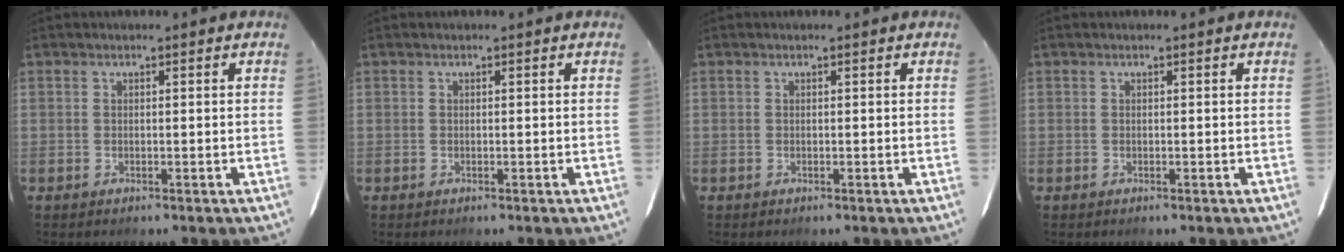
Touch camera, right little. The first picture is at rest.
{"total": 0.0}
{"total": 0.0}
{"total": 0.0}